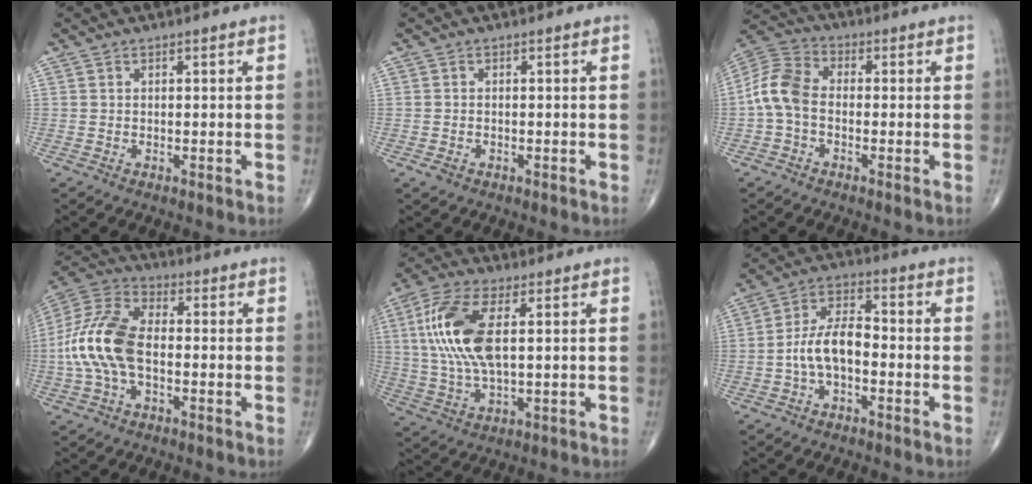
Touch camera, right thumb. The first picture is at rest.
{"total": 1.4, "force": [-0.7, 1.0, 0.7], "torque": [-0.013, 0.004, -0.009]}
{"total": 8.5, "force": [-1.2, 5.6, 6.2], "torque": [-0.124, 0.026, -0.040]}
{"total": 15.1, "force": [-1.8, 8.4, 12.4], "torque": [-0.271, 0.034, -0.038]}
{"total": 14.2, "force": [2.7, 6.0, 12.6], "torque": [-0.280, 0.002, 0.054]}
{"total": 8.5, "force": [-2.0, 4.4, 7.0], "torque": [-0.130, 0.036, -0.045]}